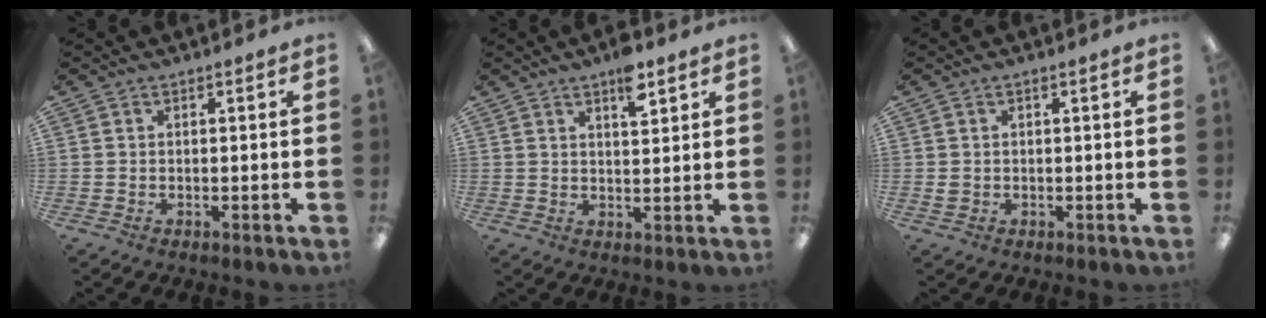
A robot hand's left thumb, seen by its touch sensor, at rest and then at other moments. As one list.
[{"total": 6.5, "force": [4.4, 2.4, 4.2], "torque": [-0.053, -0.024, 0.070]}, {"total": 1.1, "force": [0.1, 0.9, 0.6], "torque": [-0.012, 0.005, 0.001]}]